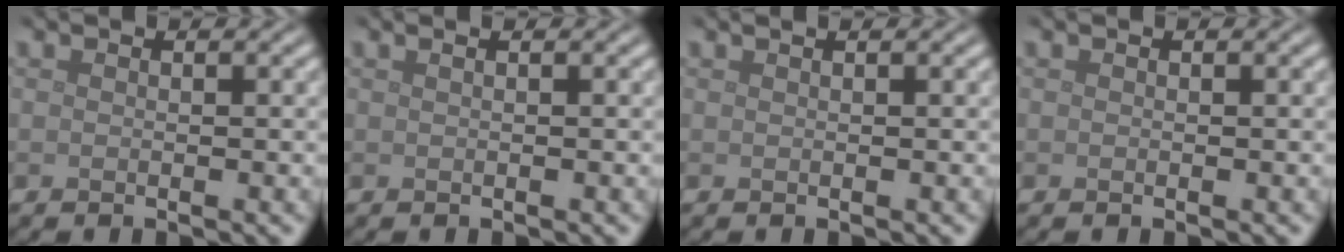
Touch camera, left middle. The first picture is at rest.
{"total": 1.2, "force": [0.6, 0.6, 0.9], "torque": [-0.005, -0.002, -0.001]}
{"total": 0.5, "force": [0.4, 0.1, 0.3], "torque": [-0.004, 0.002, 0.002]}
{"total": 0.0}